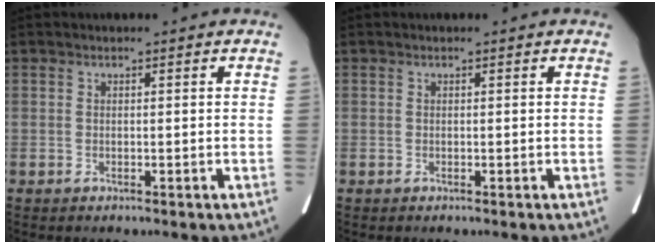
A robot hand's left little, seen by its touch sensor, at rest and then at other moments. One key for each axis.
{"total": 0.0}